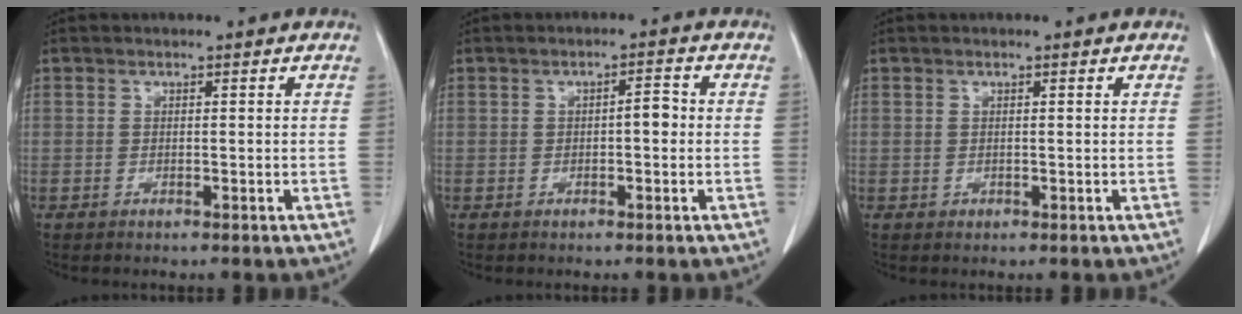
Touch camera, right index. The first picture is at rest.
{"total": 3.1, "force": [-0.2, 1.2, 2.8], "torque": [-0.048, 0.016, -0.002]}
{"total": 0.8, "force": [0.1, 0.8, 0.2], "torque": [0.003, 0.003, 0.003]}